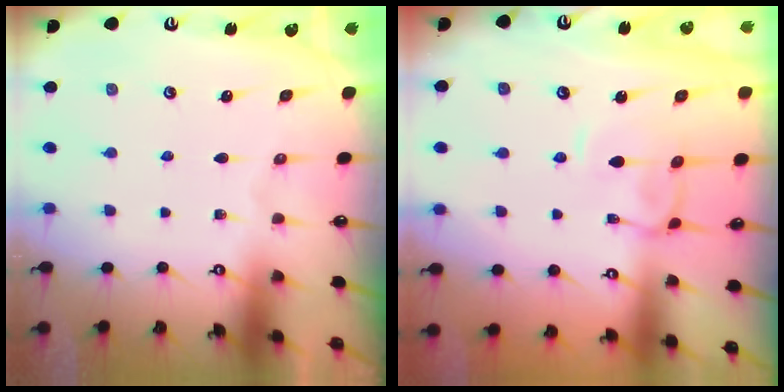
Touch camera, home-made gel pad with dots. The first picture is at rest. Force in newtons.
{"total": 0.9, "press": 0.6, "slide": 0.6}